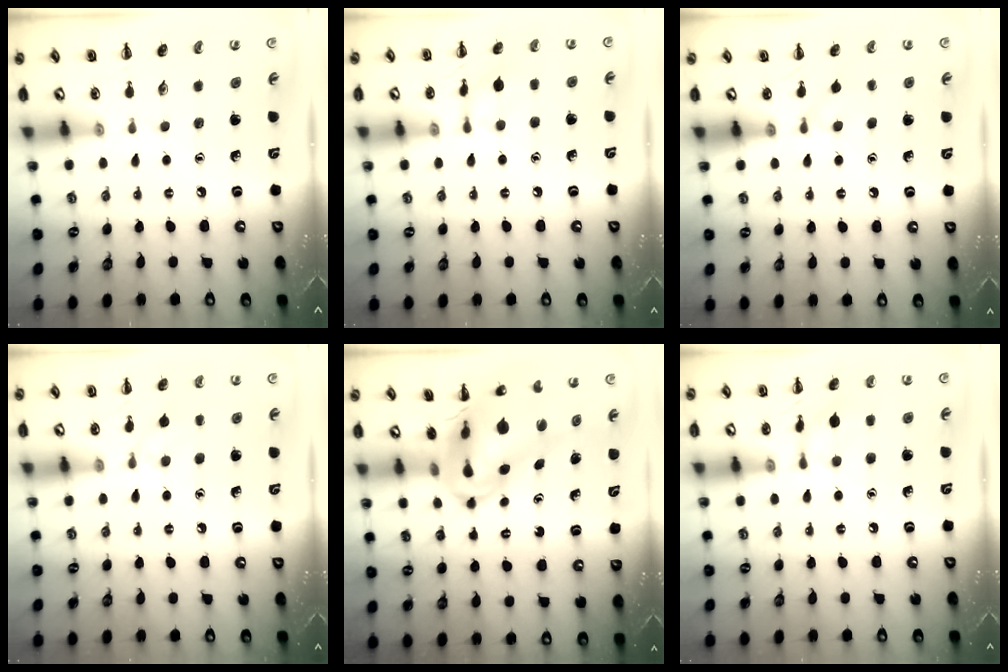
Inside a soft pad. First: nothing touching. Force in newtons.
{"total": 6.8, "press": 6.7, "slide": 1.5}
{"total": 4.0, "press": 3.7, "slide": 1.5}
{"total": 6.2, "press": 5.9, "slide": 1.8}
{"total": 9.6, "press": 9.1, "slide": 3.0}
{"total": 6.8, "press": 6.7, "slide": 1.5}